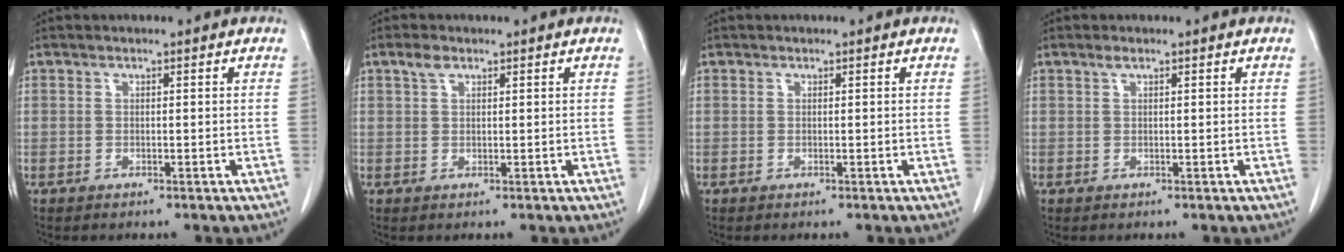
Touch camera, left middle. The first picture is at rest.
{"total": 1.7, "force": [1.1, 0.8, 1.0], "torque": [-0.023, 0.006, 0.020]}
{"total": 0.0}
{"total": 0.7, "force": [0.5, 0.1, 0.5], "torque": [-0.014, 0.002, 0.010]}